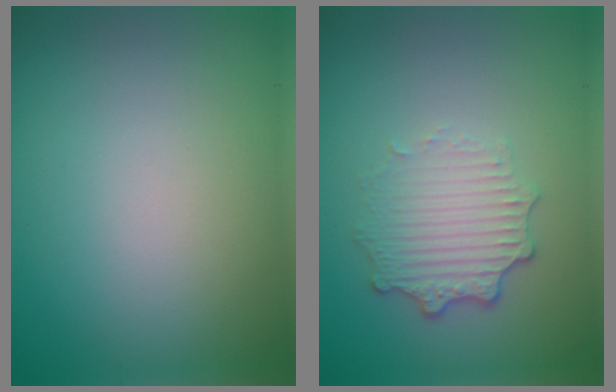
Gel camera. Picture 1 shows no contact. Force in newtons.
{"total": 3.5, "press": 2.7, "slide": 2.2}